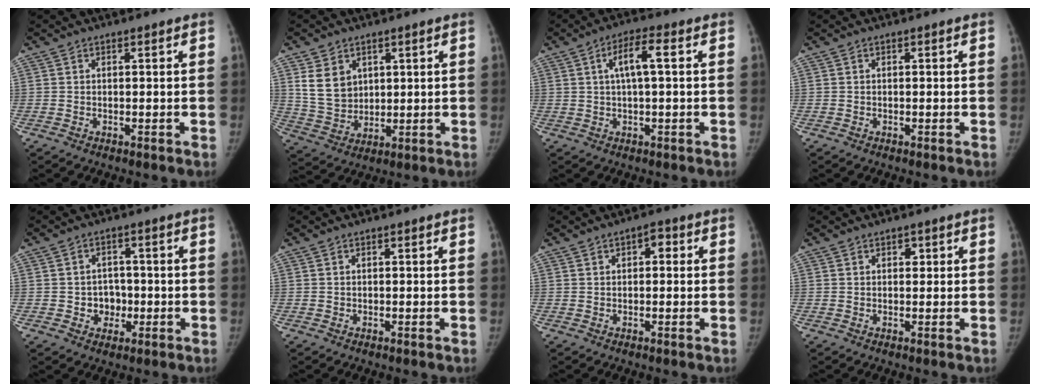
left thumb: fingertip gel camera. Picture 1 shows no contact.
{"total": 8.4, "force": [3.3, 6.4, 4.3], "torque": [-0.059, -0.018, 0.078]}
{"total": 5.9, "force": [1.2, 1.6, 5.6], "torque": [-0.111, 0.017, 0.019]}
{"total": 0.0}
{"total": 5.0, "force": [-1.1, 4.4, 2.1], "torque": [0.001, 0.011, -0.016]}
{"total": 0.0}
{"total": 2.8, "force": [0.7, 1.7, 2.0], "torque": [-0.016, 0.006, 0.003]}
{"total": 1.4, "force": [0.5, 1.1, 0.7], "torque": [0.000, 0.000, 0.004]}